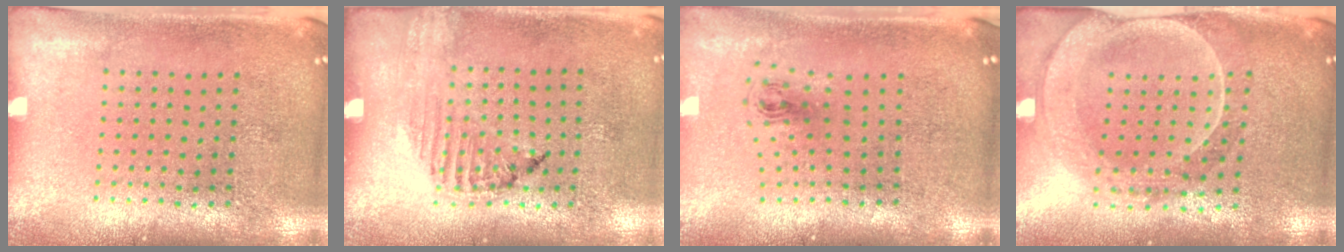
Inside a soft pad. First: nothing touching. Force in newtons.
{"total": 1.2, "press": 1.2, "slide": 0.2}
{"total": 0.9, "press": 0.4, "slide": 0.8}
{"total": 2.2, "press": 2.1, "slide": 0.9}